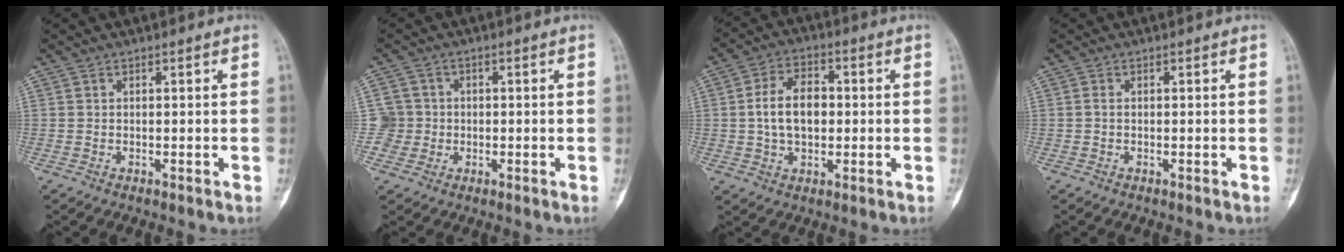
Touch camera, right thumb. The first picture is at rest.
{"total": 4.0, "force": [-0.4, 3.9, -0.2], "torque": [0.033, 0.013, -0.013]}
{"total": 9.1, "force": [0.2, 5.8, 7.0], "torque": [-0.110, 0.016, -0.001]}
{"total": 0.6, "force": [-0.1, 0.3, 0.5], "torque": [-0.011, 0.000, -0.004]}